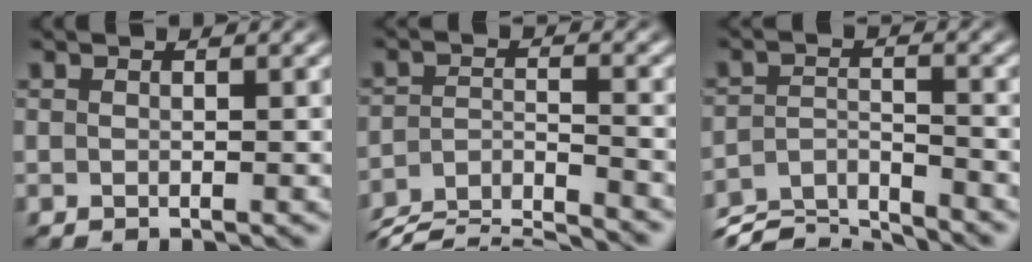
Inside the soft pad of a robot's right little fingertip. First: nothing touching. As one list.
[{"total": 6.0, "force": [-3.8, 2.6, 3.9], "torque": [-0.053, -0.018, -0.061]}, {"total": 6.8, "force": [-5.3, 2.9, 3.1], "torque": [-0.046, -0.030, -0.080]}]